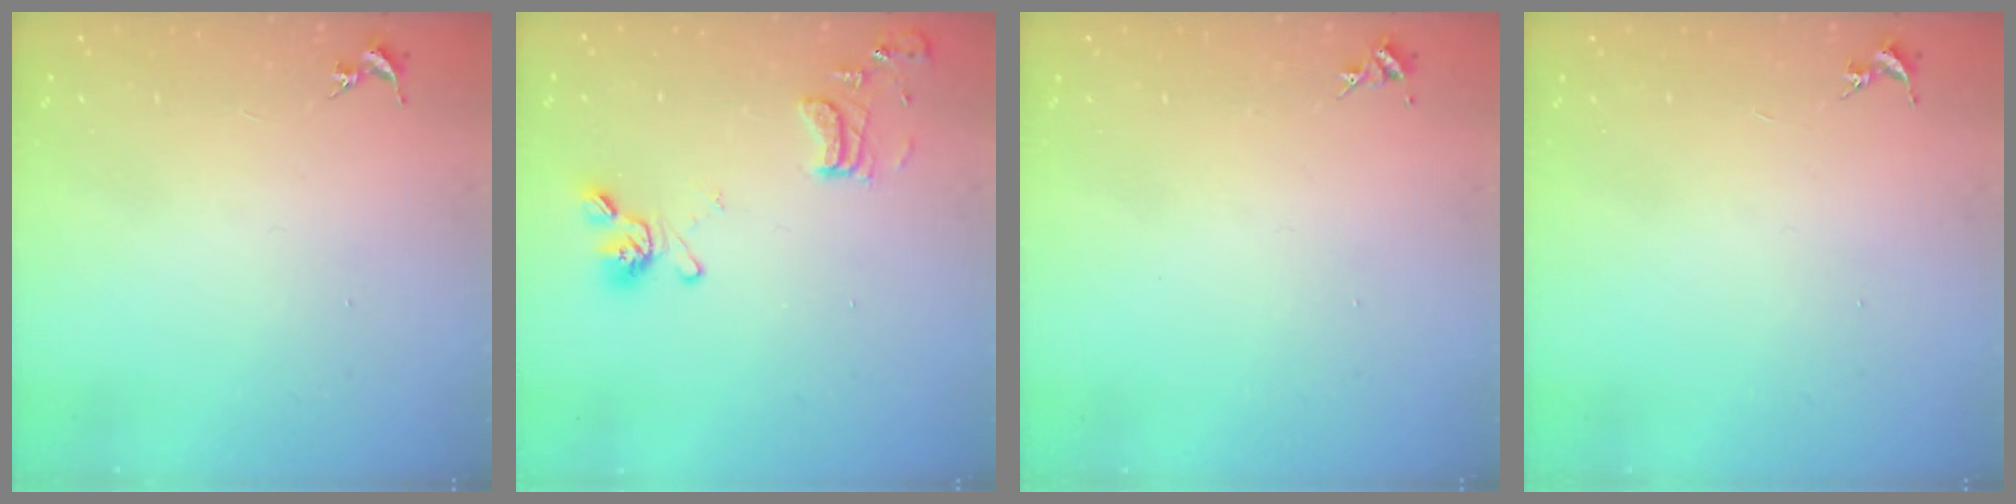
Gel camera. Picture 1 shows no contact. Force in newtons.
{"total": 13.8, "press": 13.6, "slide": 2.2}
{"total": 3.7, "press": 3.7, "slide": 0.5}
{"total": 0.0}